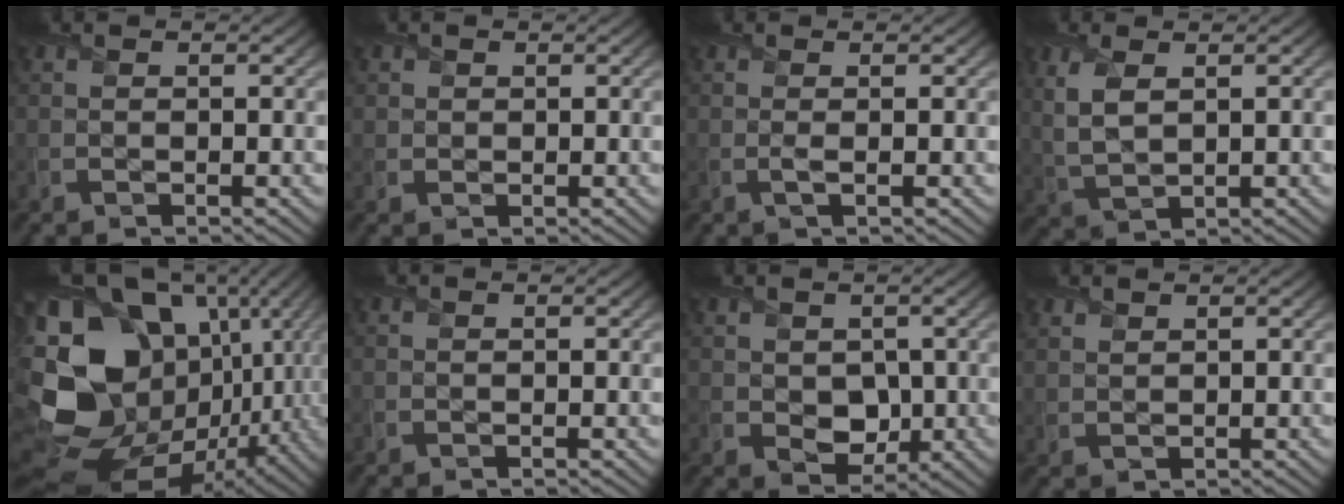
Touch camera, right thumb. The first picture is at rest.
{"total": 1.3, "force": [0.5, 1.2, 0.1], "torque": [-0.003, -0.006, 0.007]}
{"total": 1.0, "force": [0.0, 0.1, 1.0], "torque": [-0.023, 0.000, -0.002]}
{"total": 4.9, "force": [1.6, 2.4, 3.9], "torque": [-0.106, 0.000, 0.037]}
{"total": 20.9, "force": [0.3, 16.4, 13.0], "torque": [-0.288, -0.027, 0.038]}
{"total": 0.0}
{"total": 4.3, "force": [0.3, 3.3, 2.7], "torque": [-0.063, -0.014, 0.011]}
{"total": 1.9, "force": [1.5, 0.8, 0.7], "torque": [-0.020, 0.002, 0.038]}